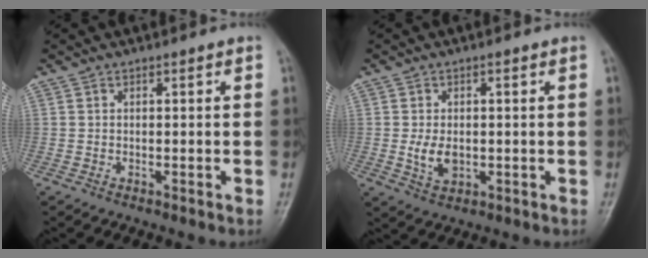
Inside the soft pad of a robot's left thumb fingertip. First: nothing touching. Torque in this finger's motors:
{"motor_torque": [-0.15, 0.96, 0.32, 0.01, 0.02]}